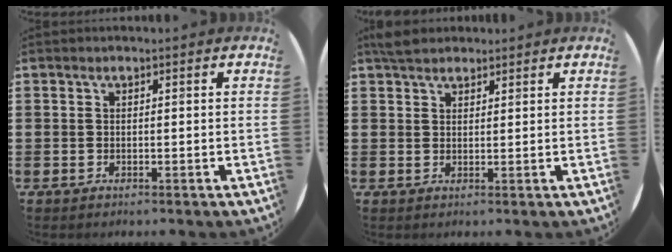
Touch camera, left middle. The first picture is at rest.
{"total": 2.8, "force": [2.5, 1.0, 0.7], "torque": [-0.011, 0.003, 0.046]}